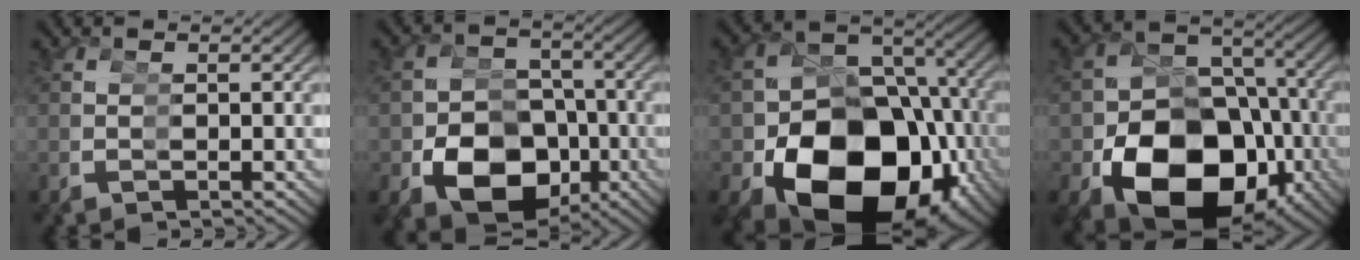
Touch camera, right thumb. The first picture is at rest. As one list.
[{"total": 10.3, "force": [-2.9, 7.7, 6.1], "torque": [-0.120, -0.033, -0.026]}, {"total": 17.2, "force": [-5.3, 11.1, 12.0], "torque": [-0.232, -0.035, -0.051]}, {"total": 14.7, "force": [-5.4, 9.3, 10.0], "torque": [-0.197, -0.034, -0.057]}]